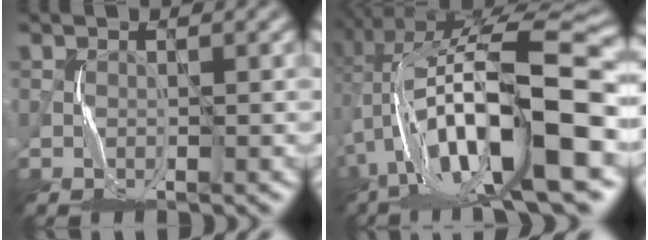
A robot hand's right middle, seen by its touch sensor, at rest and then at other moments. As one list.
[{"total": 16.6, "force": [-2.1, 5.0, 15.7], "torque": [-0.273, 0.031, -0.035]}]